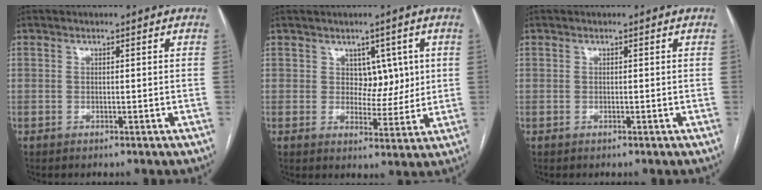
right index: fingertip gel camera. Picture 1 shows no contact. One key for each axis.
{"total": 4.8, "fx": 1.6, "fy": 3.3, "fz": 3.1, "tx": -0.031, "ty": 0.004, "tz": 0.029}
{"total": 0.0}